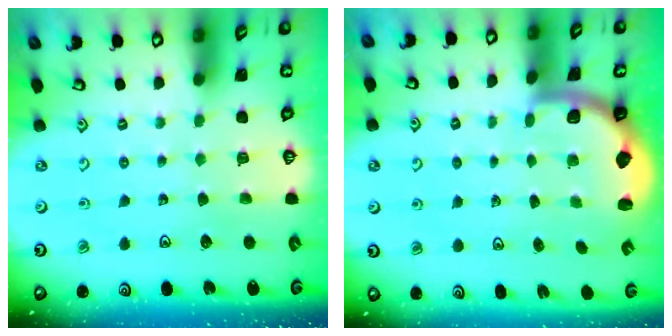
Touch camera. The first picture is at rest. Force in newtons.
{"total": 1.9, "press": 1.8, "slide": 0.5}